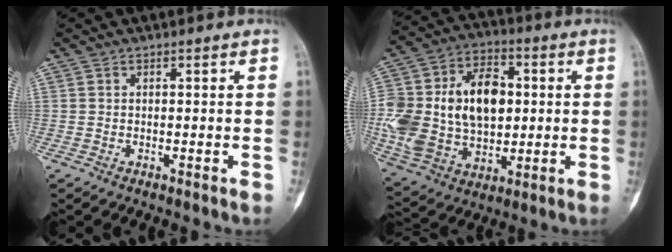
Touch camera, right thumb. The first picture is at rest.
{"total": 26.4, "force": [1.7, 17.9, 19.3], "torque": [-0.382, 0.017, 0.045]}